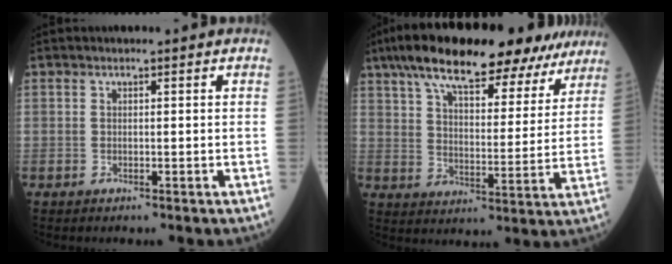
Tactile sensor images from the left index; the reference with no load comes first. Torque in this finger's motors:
{"motor_torque": [1.02, -1.11, 0.80, 0.21]}